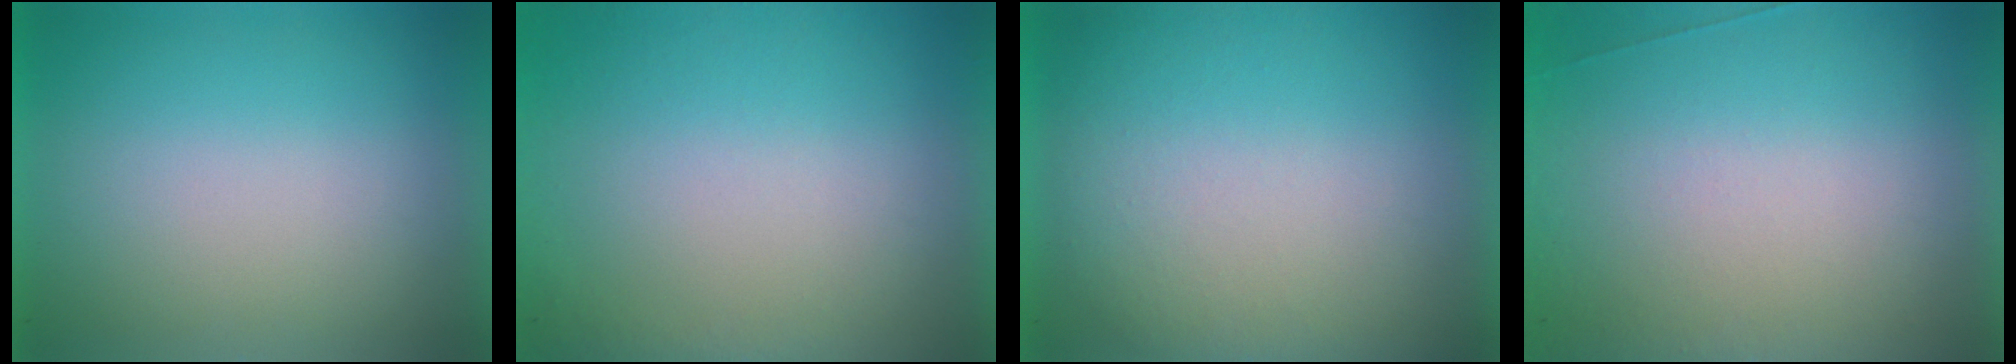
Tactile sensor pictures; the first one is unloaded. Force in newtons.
{"total": 7.0}
{"total": 3.0}
{"total": 6.8}